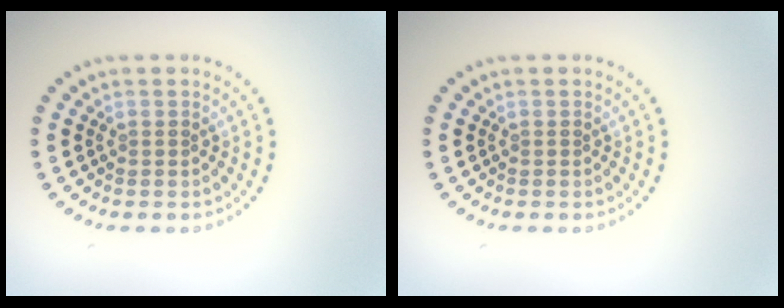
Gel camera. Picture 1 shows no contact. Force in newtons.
{"total": 0.0}